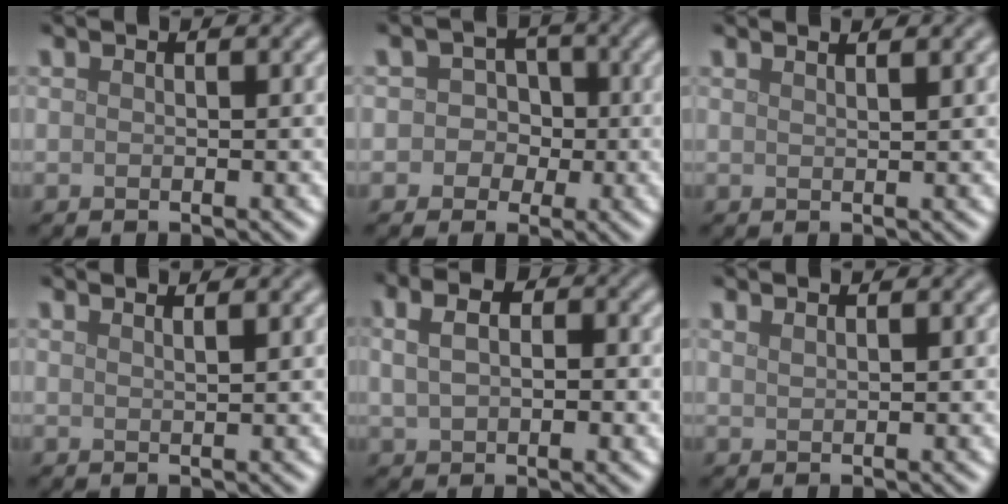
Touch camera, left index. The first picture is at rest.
{"total": 3.2, "force": [-0.1, 3.0, 1.0], "torque": [0.017, 0.013, -0.028]}
{"total": 2.4, "force": [1.8, 0.9, 1.3], "torque": [0.007, 0.007, -0.004]}
{"total": 1.8, "force": [1.3, 0.7, 1.1], "torque": [0.005, 0.004, -0.002]}
{"total": 5.9, "force": [1.5, 3.9, 4.2], "torque": [-0.052, 0.026, 0.001]}
{"total": 1.1, "force": [0.9, 0.4, 0.6], "torque": [-0.003, 0.000, 0.008]}